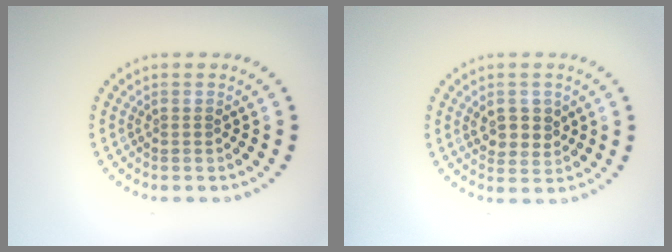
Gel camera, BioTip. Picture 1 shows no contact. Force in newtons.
{"total": 2.8, "press": 2.7, "slide": 0.8}